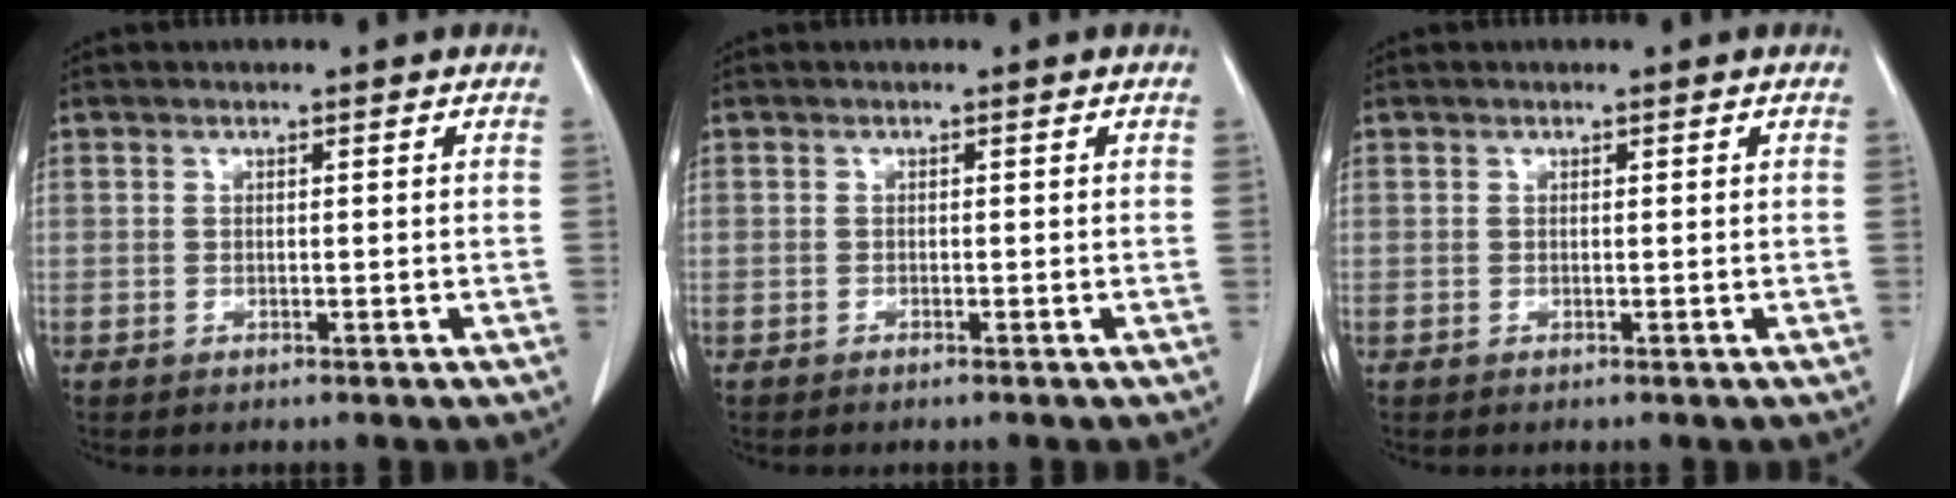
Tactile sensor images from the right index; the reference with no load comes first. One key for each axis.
{"total": 0.0}
{"total": 0.0}